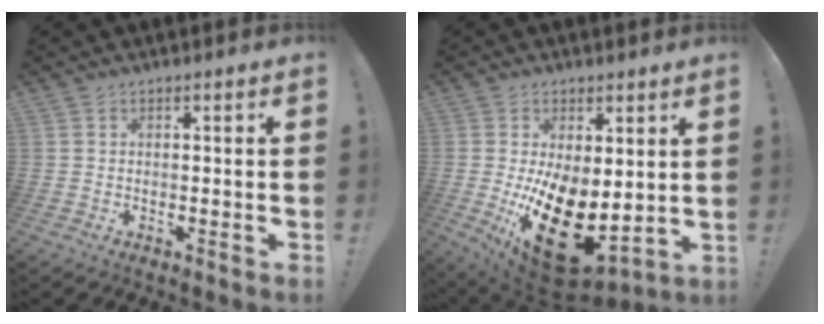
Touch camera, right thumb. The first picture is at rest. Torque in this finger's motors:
{"motor_torque": [0.76, 0.85, 1.65, -1.12, 0.72]}